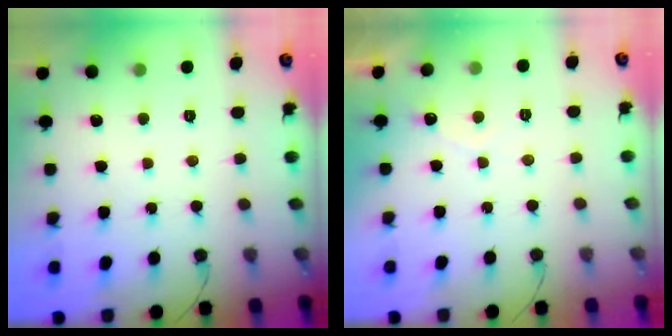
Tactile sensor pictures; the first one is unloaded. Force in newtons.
{"total": 3.8, "press": 3.8, "slide": 0.2}